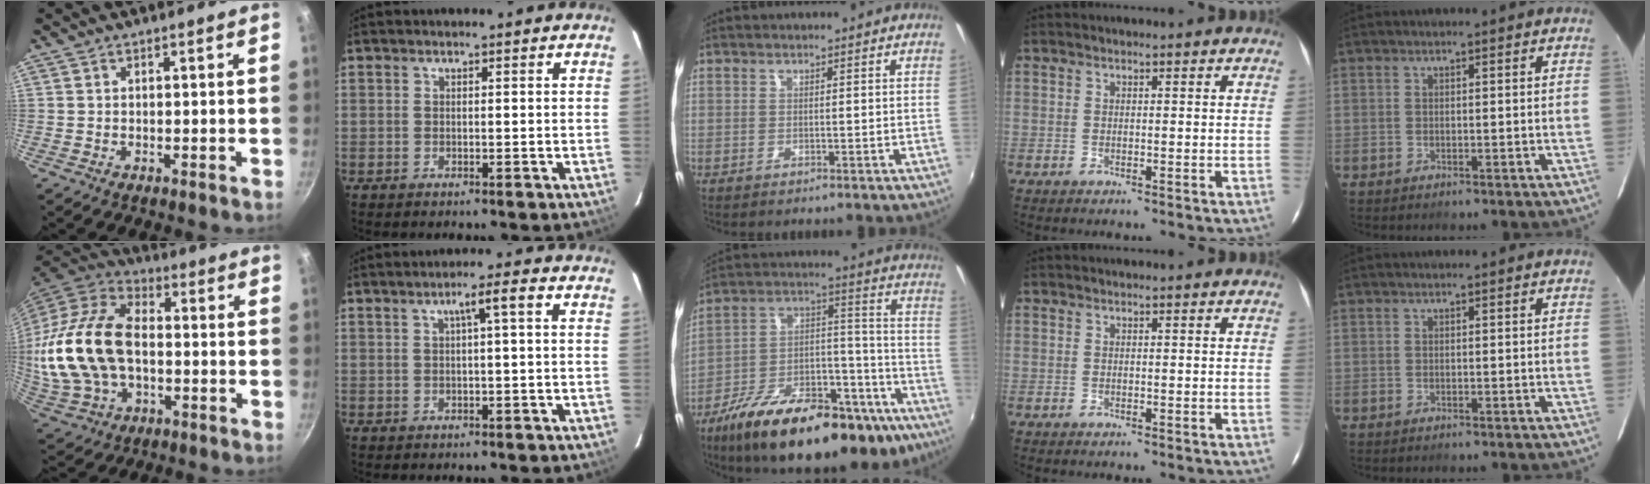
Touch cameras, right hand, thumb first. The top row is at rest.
{"thumb": {"total": 22.8, "force": [-1.1, 14.8, 17.4], "torque": [-0.344, 0.031, -0.017]}, "index": {"total": 3.6, "force": [0.6, -0.1, 3.5], "torque": [-0.061, 0.009, 0.014]}, "middle": {"total": 31.8, "force": [-21.0, 12.1, 20.5], "torque": [-0.302, 0.007, -0.305]}}